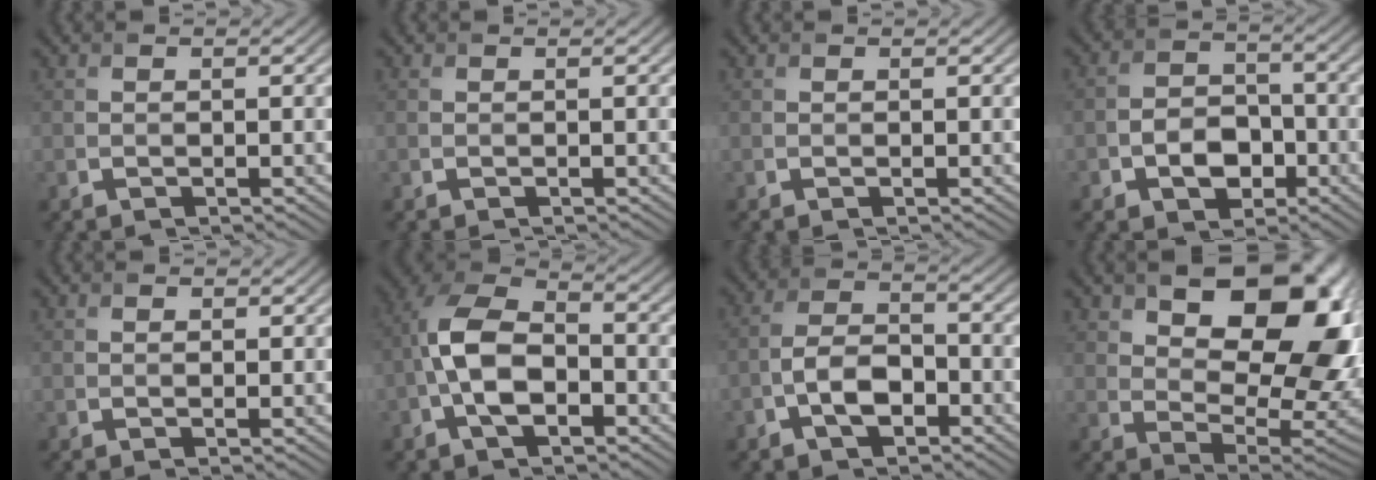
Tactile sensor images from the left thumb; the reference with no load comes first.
{"total": 0.0}
{"total": 0.0}
{"total": 6.0, "force": [-2.4, 4.2, 3.5], "torque": [-0.056, -0.005, -0.053]}
{"total": 1.1, "force": [0.5, 0.6, 0.8], "torque": [-0.015, -0.002, 0.010]}
{"total": 9.7, "force": [-2.4, 5.3, 7.8], "torque": [-0.159, 0.014, -0.058]}
{"total": 5.9, "force": [-2.6, 3.0, 4.4], "torque": [-0.081, 0.009, -0.059]}
{"total": 18.5, "force": [7.1, 10.4, 13.6], "torque": [-0.193, 0.011, 0.114]}